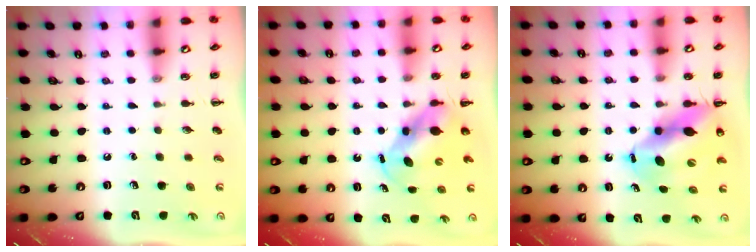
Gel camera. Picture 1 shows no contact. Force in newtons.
{"total": 5.5, "press": 5.4, "slide": 0.6}
{"total": 12.4, "press": 11.9, "slide": 3.4}